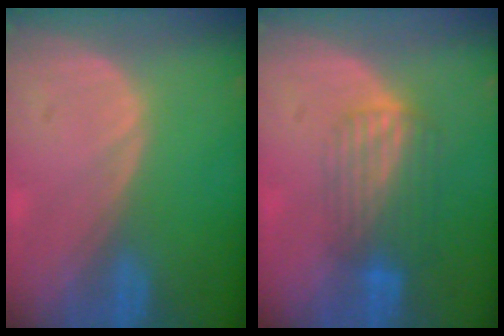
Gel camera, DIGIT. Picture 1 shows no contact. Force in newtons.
{"total": 6.8, "press": 5.7, "slide": 3.7}